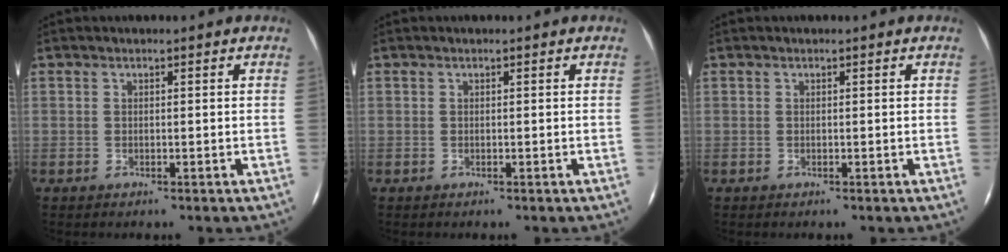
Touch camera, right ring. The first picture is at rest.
{"total": 0.0}
{"total": 0.0}